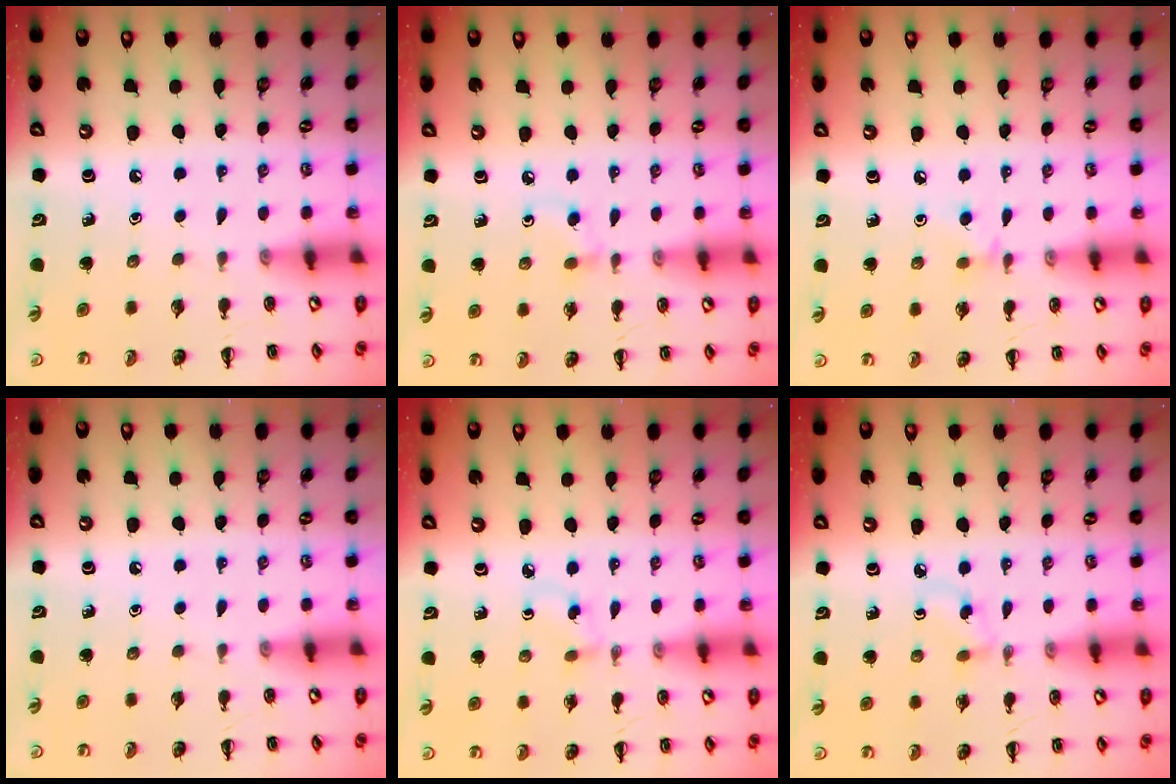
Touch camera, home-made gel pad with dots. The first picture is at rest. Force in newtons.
{"total": 4.4, "press": 4.0, "slide": 1.8}
{"total": 4.0, "press": 3.7, "slide": 1.4}
{"total": 0.0}
{"total": 2.3, "press": 2.0, "slide": 1.1}
{"total": 2.9, "press": 2.6, "slide": 1.2}